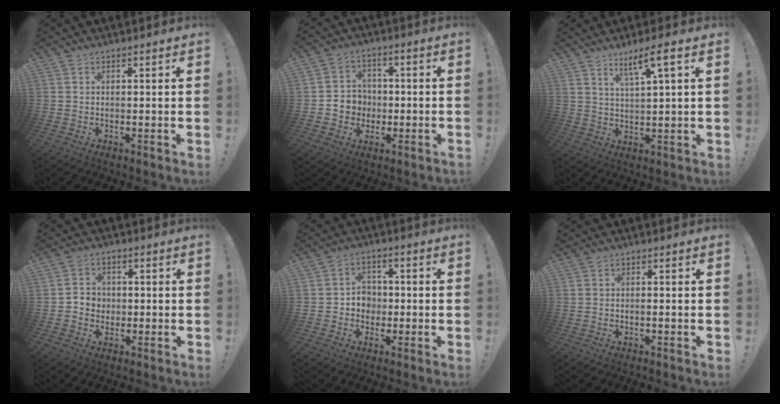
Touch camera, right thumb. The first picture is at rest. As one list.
[{"total": 6.9, "force": [-1.7, 6.6, 1.3], "torque": [-0.021, 0.012, -0.028]}, {"total": 6.8, "force": [3.9, 0.3, 5.5], "torque": [-0.093, -0.014, 0.059]}, {"total": 4.7, "force": [-0.8, 4.4, 1.5], "torque": [-0.016, 0.008, -0.015]}, {"total": 5.8, "force": [-0.8, 5.5, 1.9], "torque": [-0.030, 0.007, -0.011]}, {"total": 0.6, "force": [-0.5, -0.1, 0.3], "torque": [-0.008, 0.000, -0.008]}]